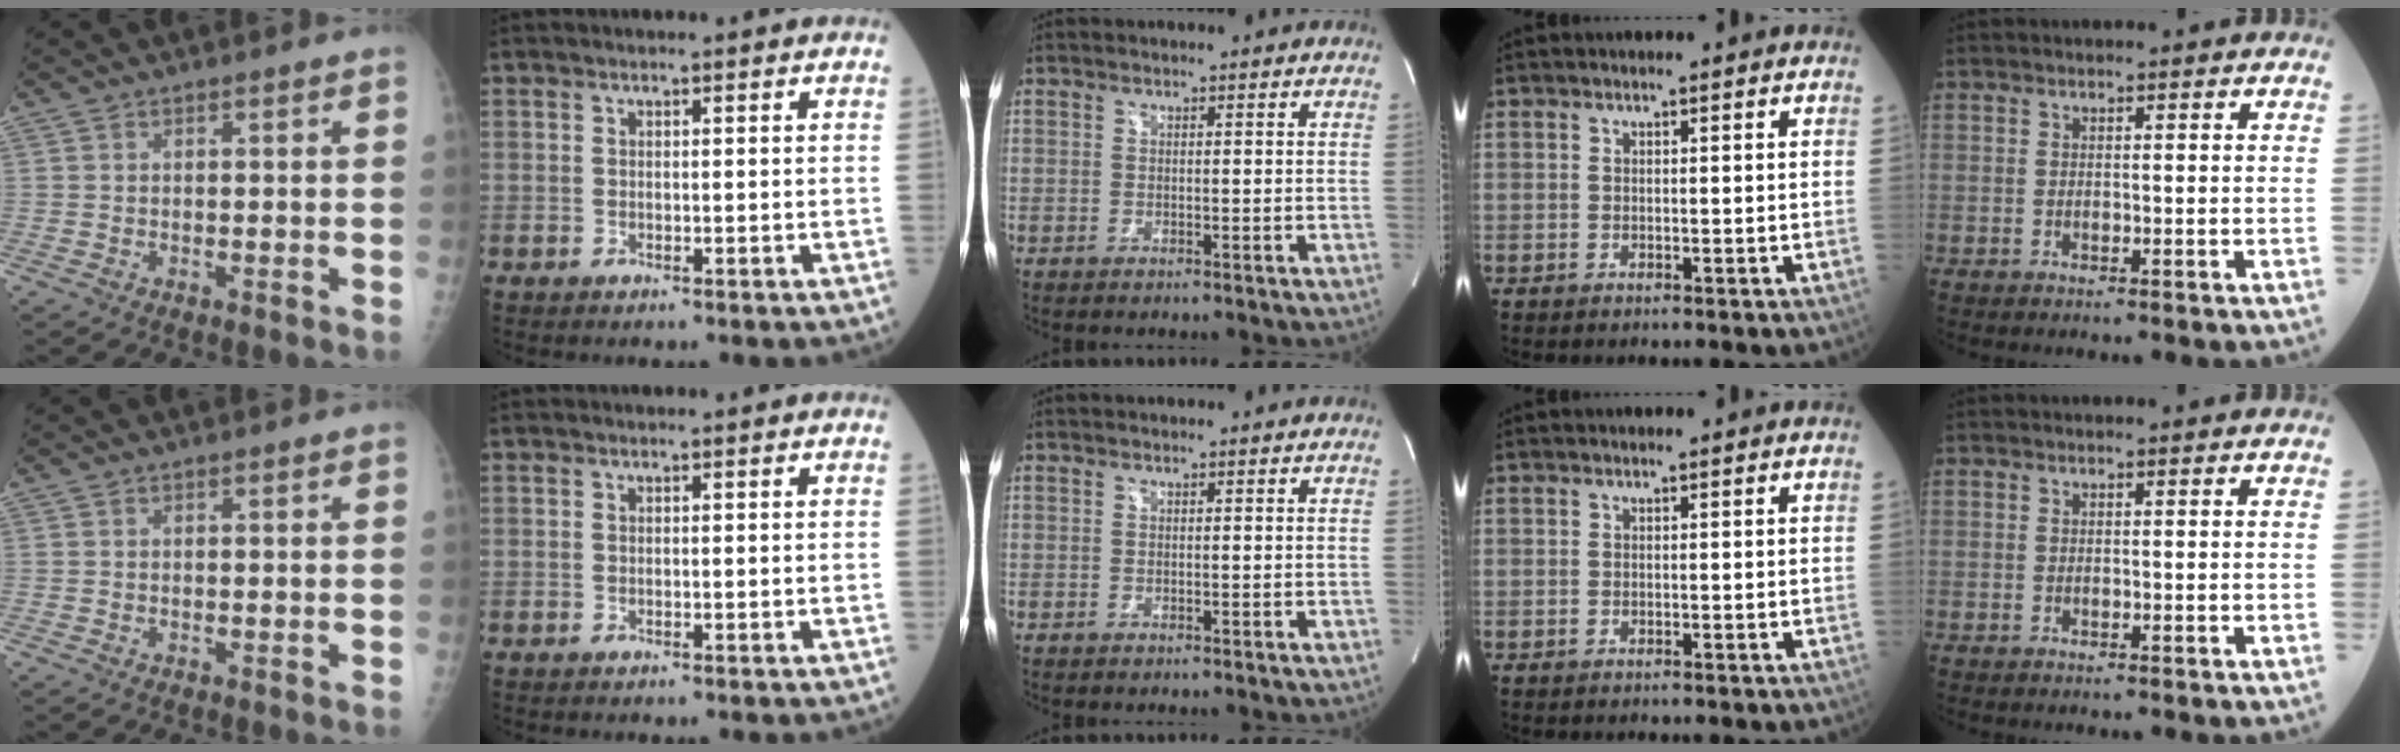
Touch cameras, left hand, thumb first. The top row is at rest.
{}